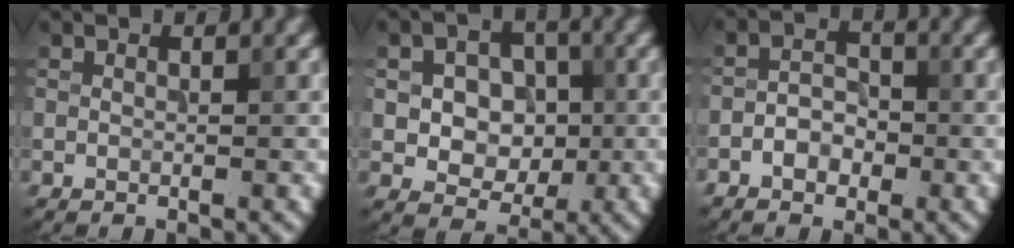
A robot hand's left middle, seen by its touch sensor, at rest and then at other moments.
{"total": 6.1, "force": [0.1, 5.0, 3.6], "torque": [-0.045, 0.014, -0.011]}
{"total": 2.5, "force": [-1.2, 1.7, 1.4], "torque": [-0.022, 0.007, -0.024]}